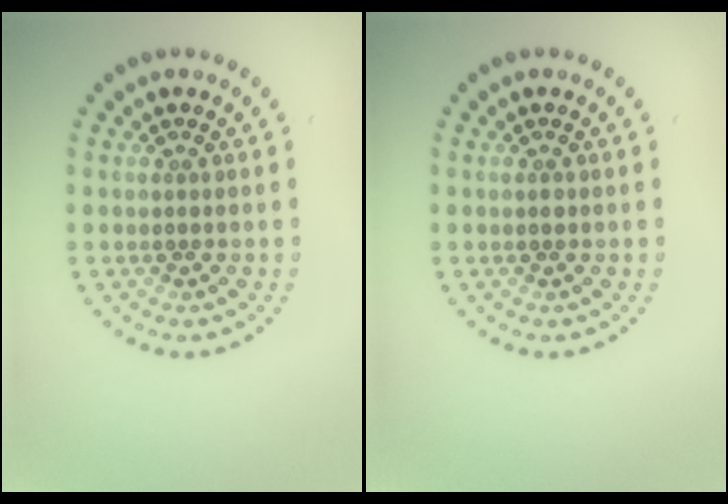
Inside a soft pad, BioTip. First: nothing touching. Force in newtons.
{"total": 0.6, "press": 0.5, "slide": 0.2}